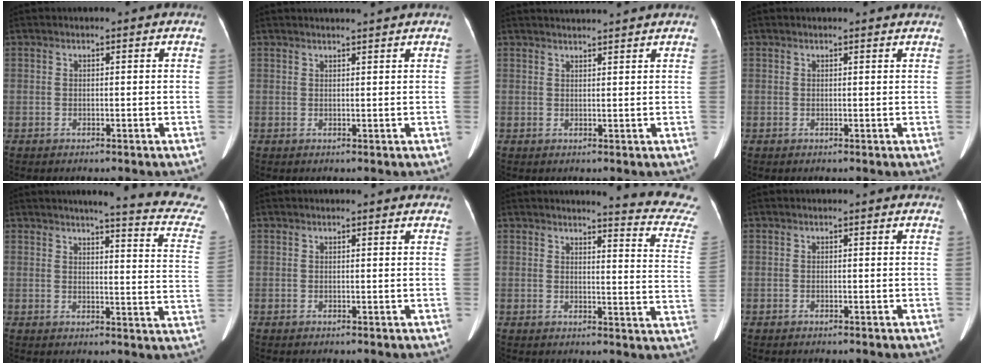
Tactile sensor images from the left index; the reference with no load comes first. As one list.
[{"total": 3.3, "force": [3.0, -0.8, 1.2], "torque": [-0.014, 0.011, 0.040]}, {"total": 5.3, "force": [5.0, -0.8, 1.4], "torque": [-0.020, 0.023, 0.063]}, {"total": 2.3, "force": [2.2, 0.0, 0.4], "torque": [-0.009, 0.007, 0.021]}, {"total": 15.9, "force": [14.4, 0.2, 6.8], "torque": [-0.076, -0.079, 0.141]}, {"total": 2.0, "force": [1.8, 0.4, 0.6], "torque": [-0.014, 0.008, 0.011]}, {"total": 12.5, "force": [12.1, -1.0, 3.2], "torque": [-0.029, -0.109, 0.107]}, {"total": 0.0}]